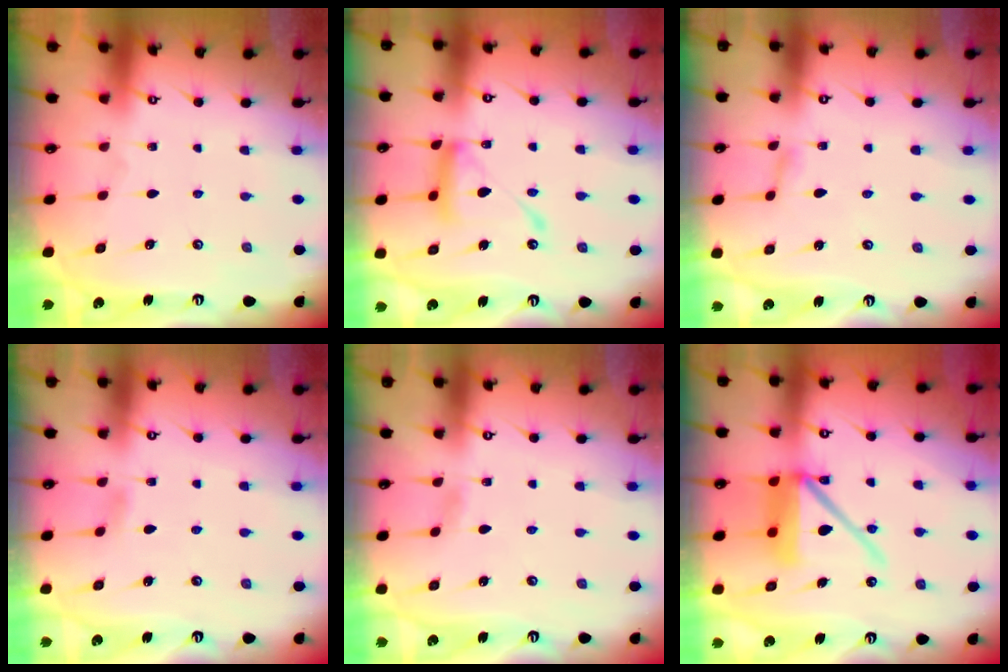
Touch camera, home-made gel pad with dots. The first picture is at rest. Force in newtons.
{"total": 14.8, "press": 14.8, "slide": 1.3}
{"total": 1.6, "press": 1.6, "slide": 0.2}
{"total": 2.8, "press": 2.8, "slide": 0.3}
{"total": 2.3, "press": 2.3, "slide": 0.3}
{"total": 13.7, "press": 13.6, "slide": 1.8}